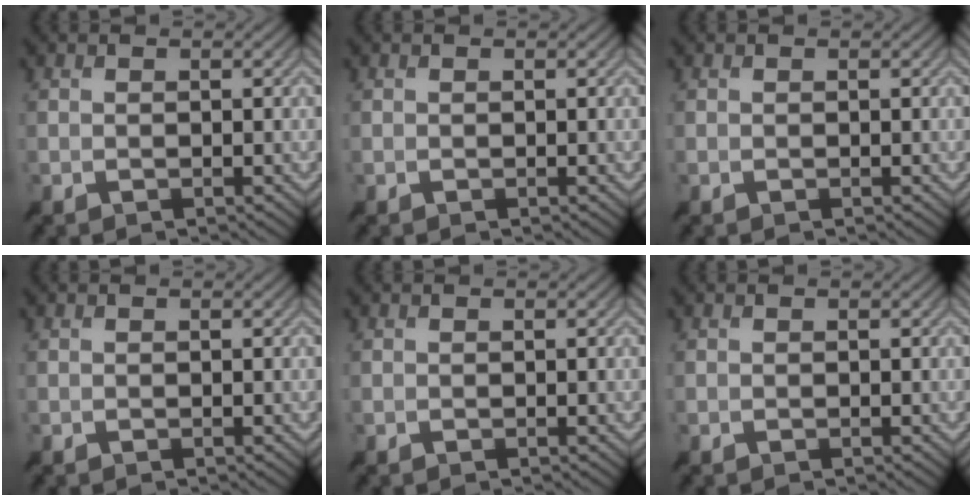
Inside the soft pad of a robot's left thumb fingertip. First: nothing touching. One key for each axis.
{"total": 0.0}
{"total": 0.0}
{"total": 0.0}
{"total": 0.0}
{"total": 0.0}